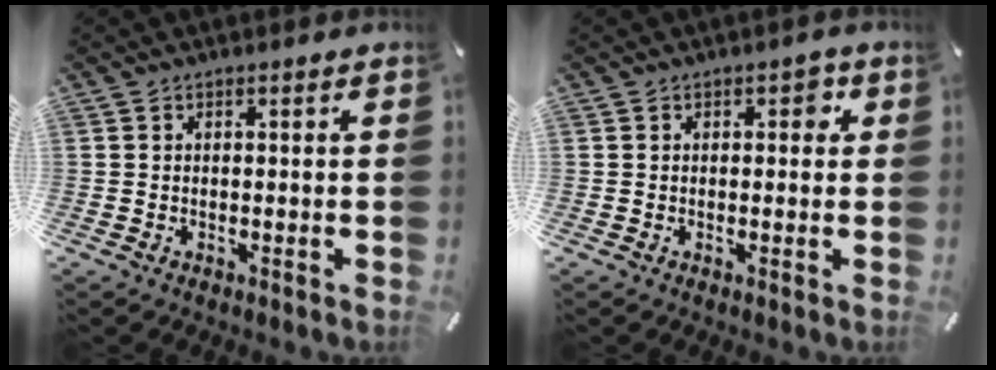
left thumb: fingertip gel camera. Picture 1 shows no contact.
{"total": 2.3, "force": [0.5, 1.4, 1.7], "torque": [-0.011, 0.001, 0.000]}